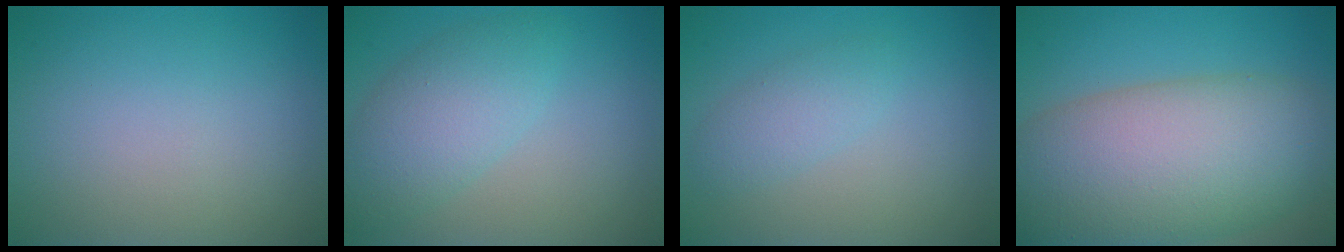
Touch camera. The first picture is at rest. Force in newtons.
{"total": 4.7, "press": 4.7, "slide": 0.2}
{"total": 2.1, "press": 2.1, "slide": 0.1}
{"total": 13.0, "press": 13.0, "slide": 0.4}